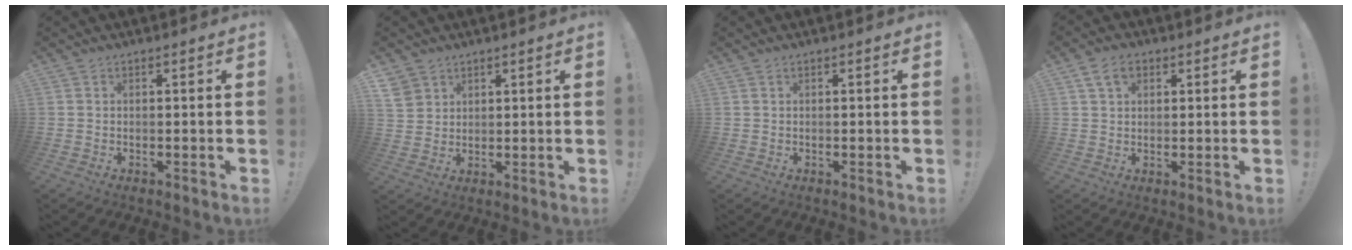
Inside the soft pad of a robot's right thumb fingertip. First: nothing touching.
{"total": 5.1, "force": [3.1, 4.0, 0.8], "torque": [-0.012, -0.020, 0.061]}
{"total": 0.0}
{"total": 5.7, "force": [2.4, 4.0, 3.4], "torque": [-0.064, 0.007, 0.047]}